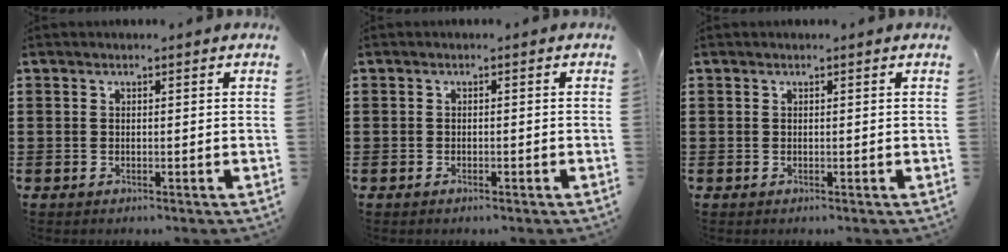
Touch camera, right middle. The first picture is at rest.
{"total": 0.6, "force": [-0.4, 0.2, 0.3], "torque": [-0.010, -0.003, -0.008]}
{"total": 0.0}